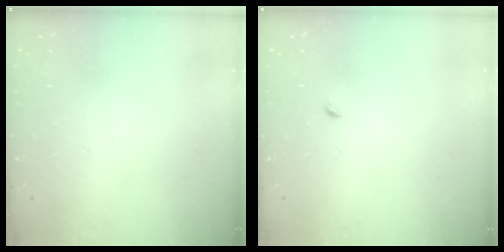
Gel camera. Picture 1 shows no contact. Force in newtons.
{"total": 2.7, "press": 2.6, "slide": 0.6}